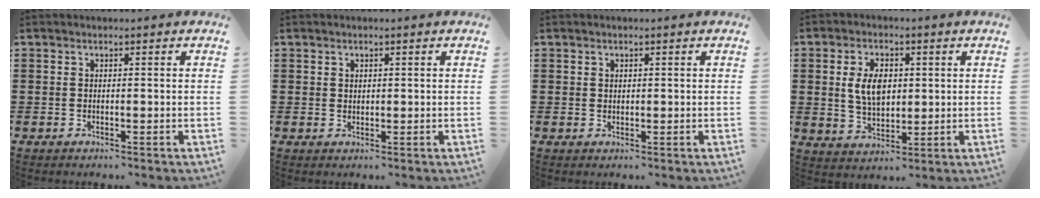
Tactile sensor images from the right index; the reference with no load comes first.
{"total": 1.0, "force": [0.6, 0.7, 0.2], "torque": [-0.005, 0.004, 0.012]}
{"total": 0.8, "force": [0.5, 0.6, 0.2], "torque": [-0.005, 0.003, 0.009]}
{"total": 6.3, "force": [1.0, 3.9, 4.9], "torque": [-0.104, 0.009, 0.011]}